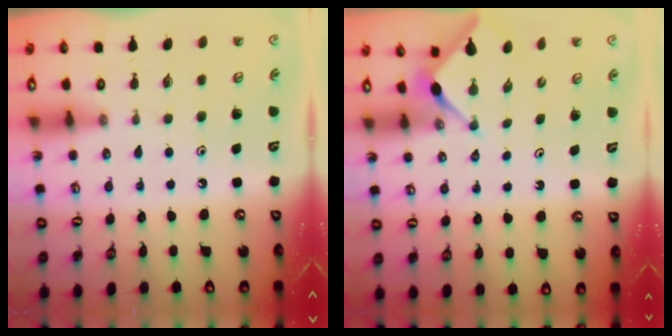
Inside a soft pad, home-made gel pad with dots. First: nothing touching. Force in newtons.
{"total": 3.0, "press": 3.0, "slide": 0.3}